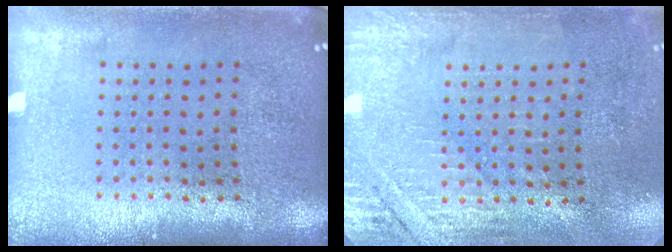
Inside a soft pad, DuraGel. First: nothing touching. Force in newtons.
{"total": 2.8, "press": 2.5, "slide": 1.2}